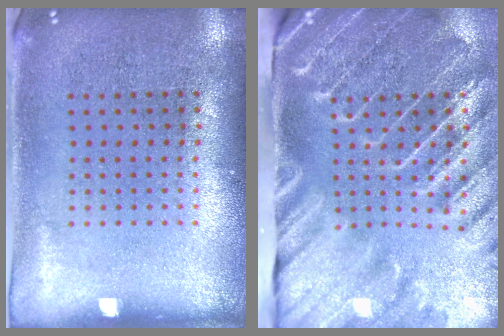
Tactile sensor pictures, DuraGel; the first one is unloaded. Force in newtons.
{"total": 4.3, "press": 3.4, "slide": 2.5}